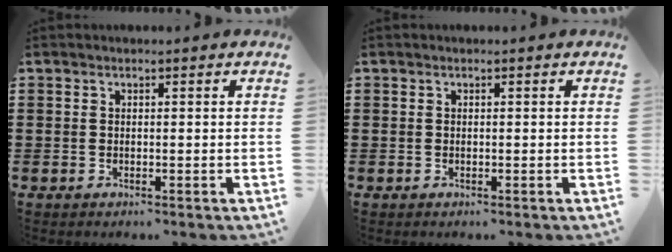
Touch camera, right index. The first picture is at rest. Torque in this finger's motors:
{"motor_torque": [1.17, 0.97, -0.01, -0.01]}